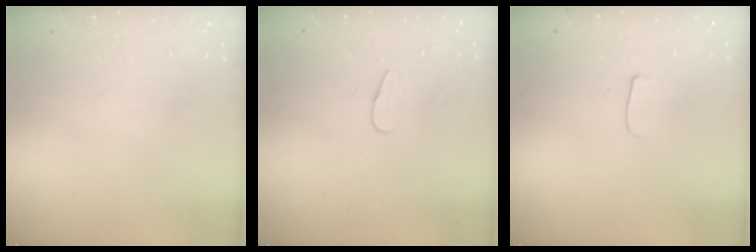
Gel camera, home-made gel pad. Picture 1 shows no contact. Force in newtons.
{"total": 4.6, "press": 4.6, "slide": 0.4}
{"total": 4.8, "press": 4.8, "slide": 0.6}